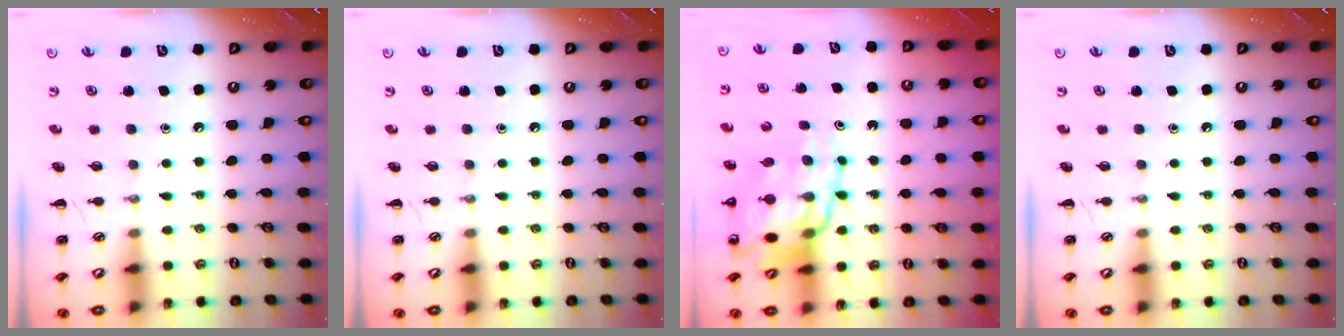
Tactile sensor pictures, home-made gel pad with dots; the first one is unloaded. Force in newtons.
{"total": 0.0}
{"total": 15.5, "press": 14.9, "slide": 4.0}
{"total": 0.0}